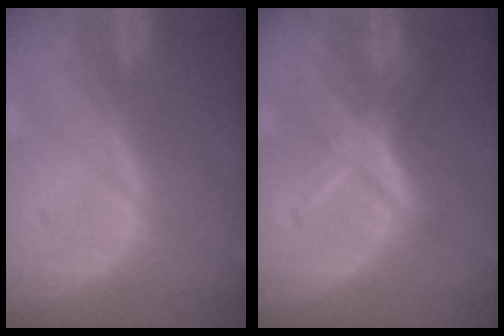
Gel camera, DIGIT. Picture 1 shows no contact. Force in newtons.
{"total": 6.5, "press": 5.8, "slide": 3.0}